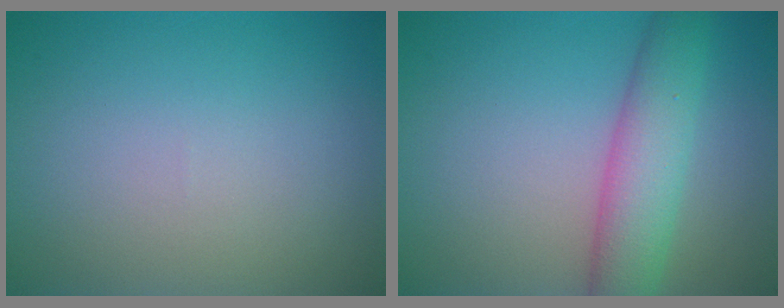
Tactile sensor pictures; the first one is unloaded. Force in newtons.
{"total": 5.5, "press": 5.5, "slide": 0.1}